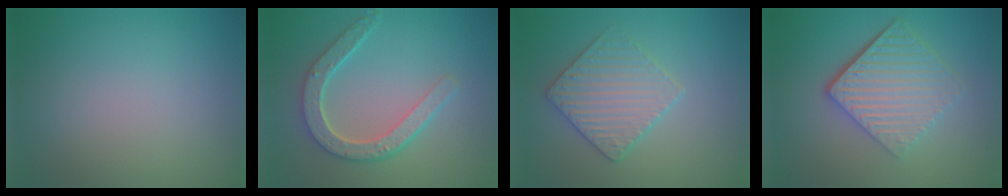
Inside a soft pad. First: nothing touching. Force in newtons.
{"total": 5.1, "press": 4.0, "slide": 3.2}
{"total": 3.6, "press": 3.5, "slide": 1.1}
{"total": 6.4, "press": 4.2, "slide": 4.8}